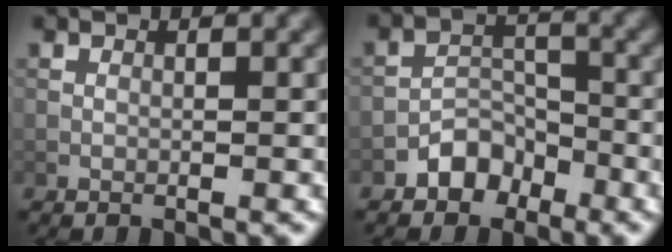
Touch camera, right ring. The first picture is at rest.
{"total": 3.1, "force": [-2.2, 1.9, 1.1], "torque": [-0.007, 0.011, -0.040]}